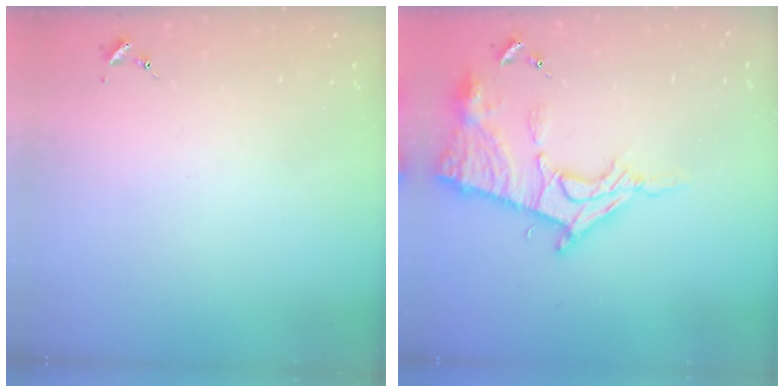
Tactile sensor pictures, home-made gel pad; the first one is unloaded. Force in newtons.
{"total": 14.2, "press": 14.2, "slide": 1.1}